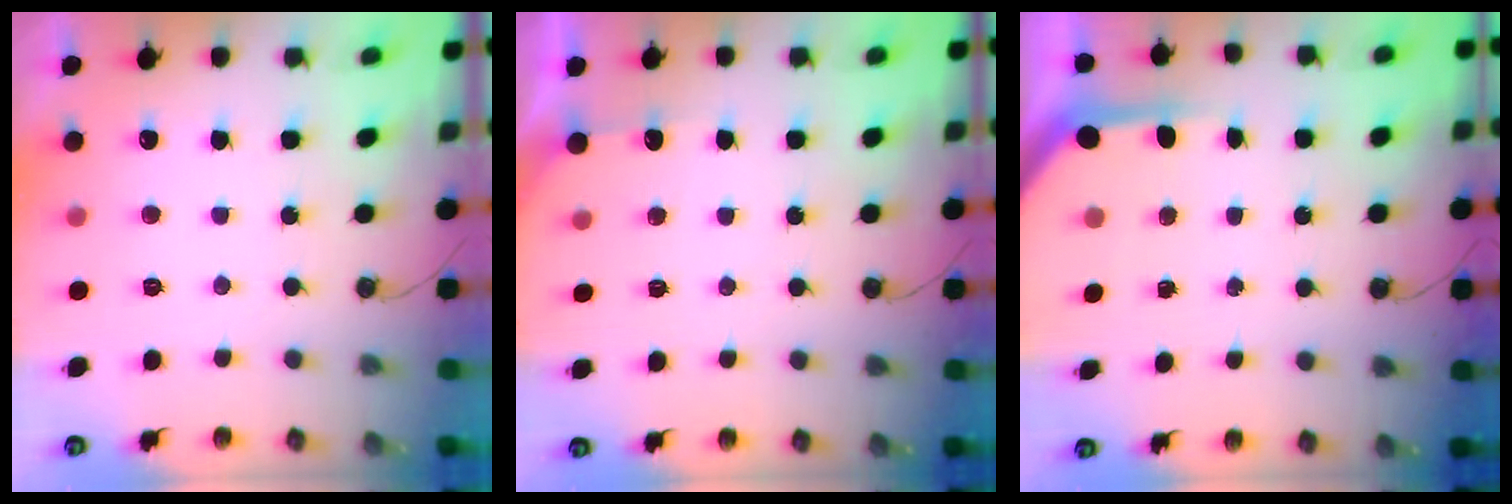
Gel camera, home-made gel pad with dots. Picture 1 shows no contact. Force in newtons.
{"total": 2.7, "press": 2.7, "slide": 0.2}
{"total": 5.1, "press": 5.1, "slide": 0.1}